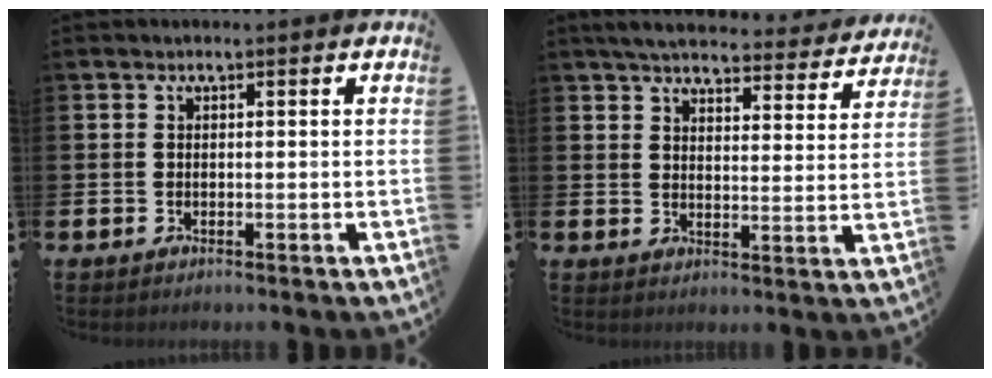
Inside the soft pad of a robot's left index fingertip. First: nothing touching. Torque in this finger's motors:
{"motor_torque": [1.07, -1.07, 0.23, 0.08]}